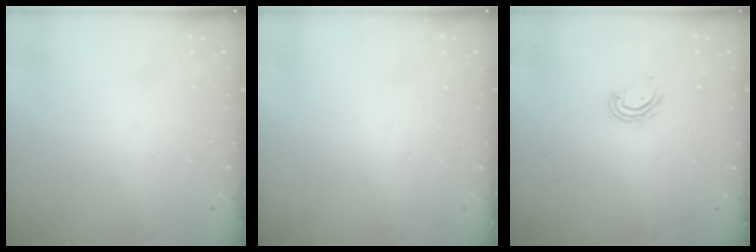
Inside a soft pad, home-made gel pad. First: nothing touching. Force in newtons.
{"total": 0.0}
{"total": 4.6, "press": 4.6, "slide": 0.3}